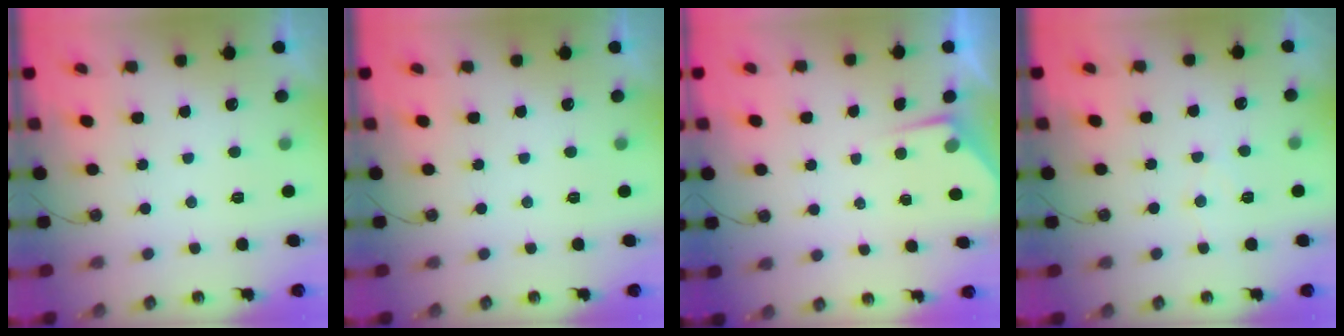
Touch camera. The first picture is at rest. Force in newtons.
{"total": 0.0}
{"total": 3.6, "press": 3.6, "slide": 0.5}
{"total": 6.0, "press": 6.0, "slide": 0.7}